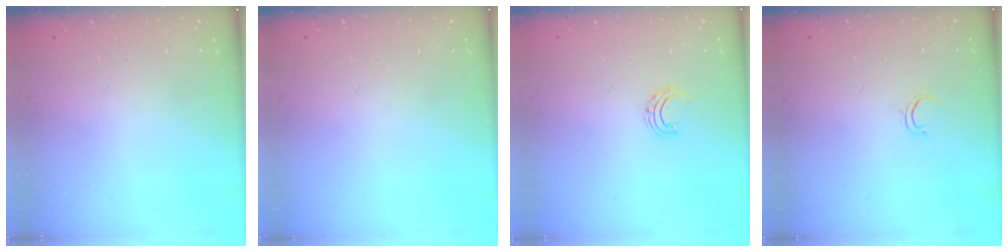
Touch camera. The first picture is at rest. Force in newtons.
{"total": 0.0}
{"total": 5.4, "press": 5.4, "slide": 0.5}
{"total": 2.6, "press": 2.5, "slide": 0.4}